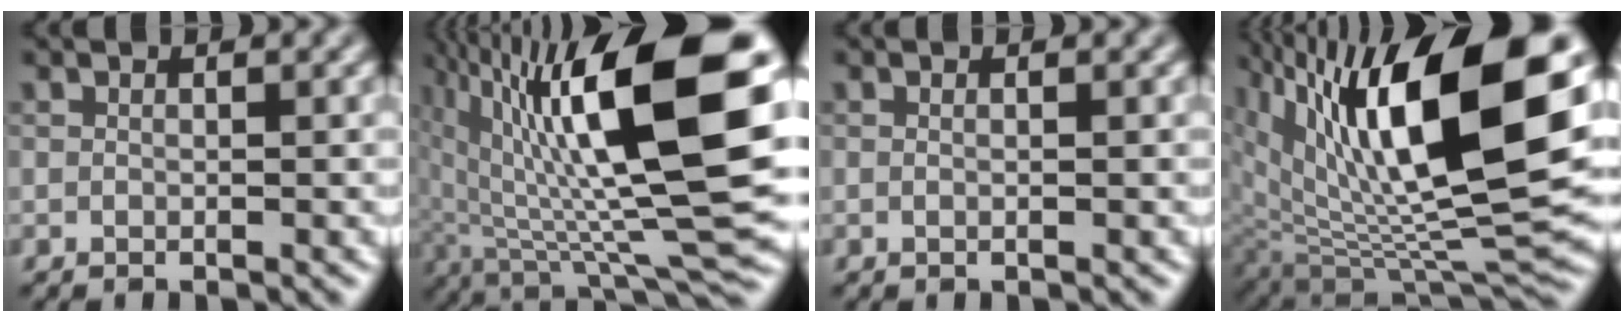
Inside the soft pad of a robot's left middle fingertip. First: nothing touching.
{"total": 16.7, "force": [3.3, 5.0, 15.6], "torque": [-0.260, 0.008, 0.059]}
{"total": 0.7, "force": [0.2, 0.3, 0.6], "torque": [-0.006, -0.007, -0.003]}
{"total": 16.8, "force": [5.6, 6.2, 14.6], "torque": [-0.234, -0.003, 0.101]}